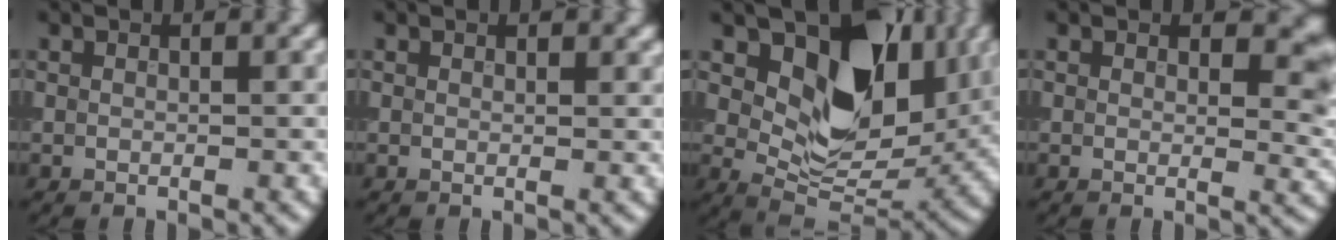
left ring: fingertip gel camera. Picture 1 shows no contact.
{"total": 0.6, "force": [0.4, 0.4, 0.2], "torque": [0.001, -0.004, 0.006]}
{"total": 11.1, "force": [3.6, 6.8, 8.0], "torque": [-0.124, -0.016, 0.061]}
{"total": 4.3, "force": [1.6, 2.4, 3.2], "torque": [-0.030, -0.007, 0.021]}